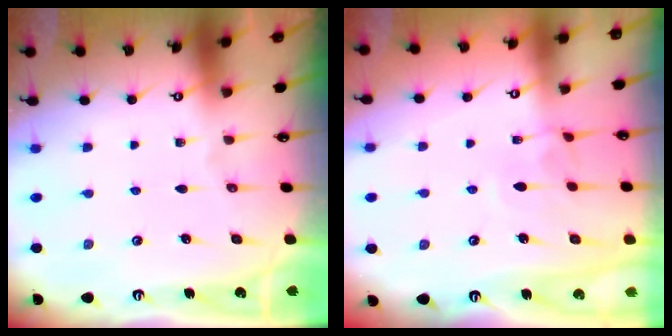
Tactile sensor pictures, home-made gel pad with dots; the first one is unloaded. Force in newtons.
{"total": 3.5, "press": 3.5, "slide": 0.1}